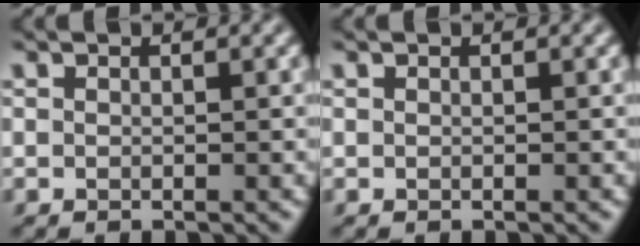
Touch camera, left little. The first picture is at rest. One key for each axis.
{"total": 0.0}